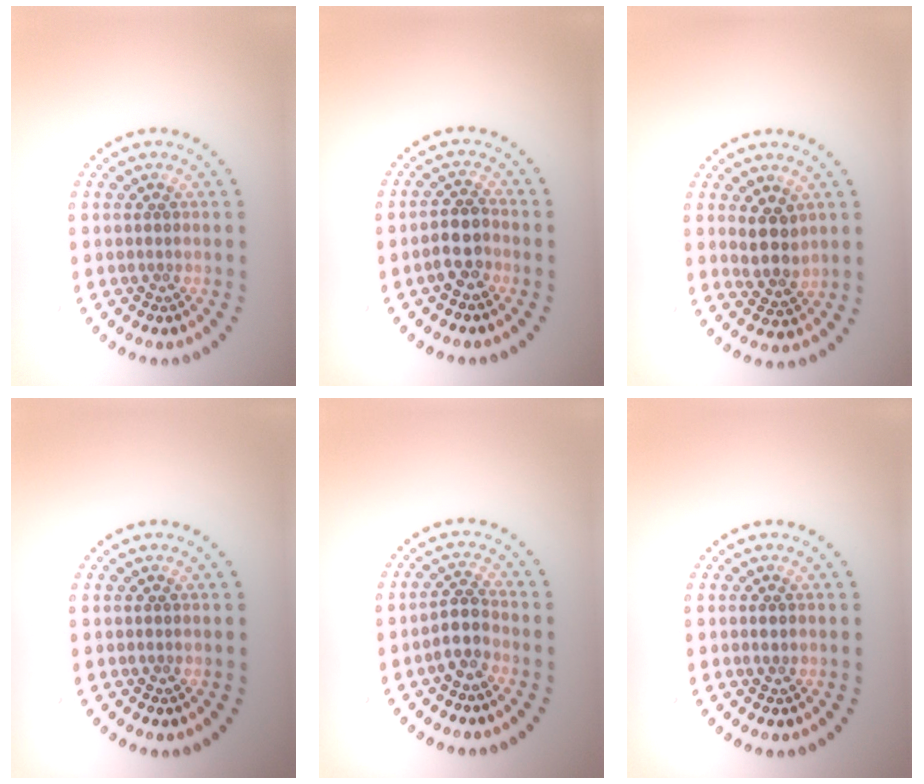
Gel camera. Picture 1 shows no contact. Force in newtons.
{"total": 2.6, "press": 2.4, "slide": 0.9}
{"total": 2.9, "press": 2.6, "slide": 1.2}
{"total": 0.0}
{"total": 2.3, "press": 1.9, "slide": 1.3}
{"total": 0.9, "press": 0.9, "slide": 0.2}